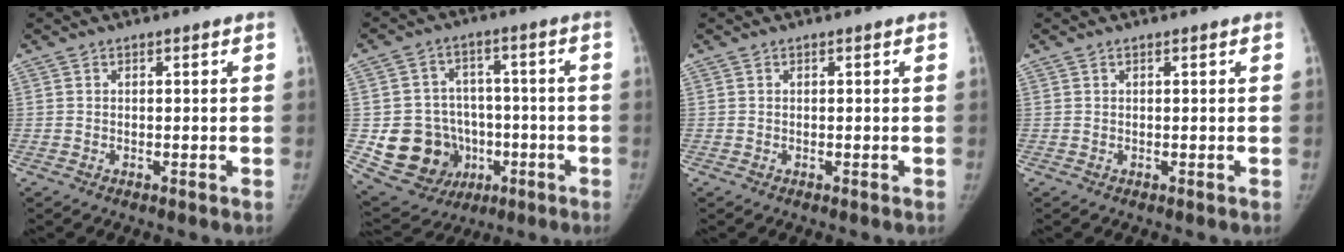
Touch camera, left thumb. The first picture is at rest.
{"total": 15.1, "force": [-3.1, 13.4, 6.1], "torque": [-0.083, 0.029, -0.030]}
{"total": 0.0}
{"total": 0.0}